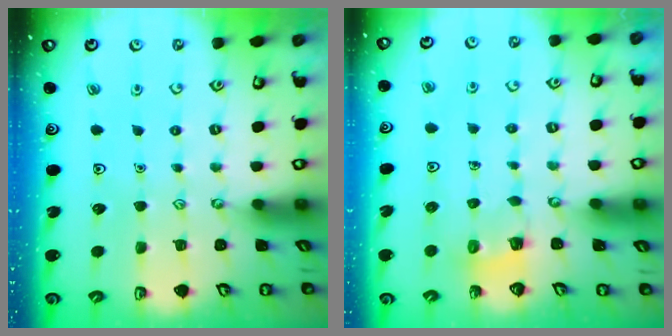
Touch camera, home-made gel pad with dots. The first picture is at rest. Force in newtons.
{"total": 2.6, "press": 2.6, "slide": 0.3}